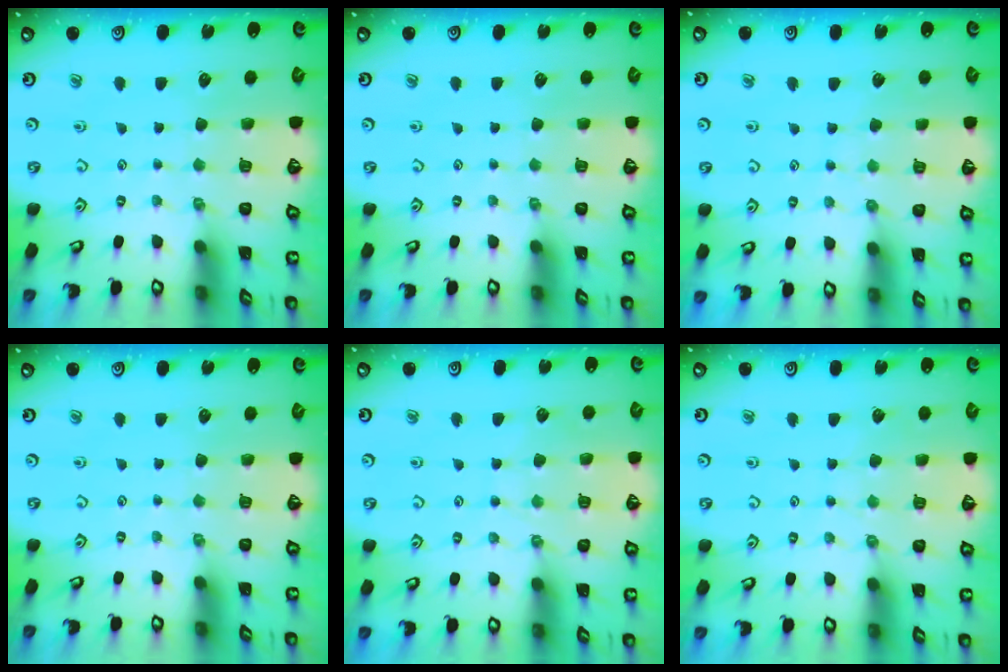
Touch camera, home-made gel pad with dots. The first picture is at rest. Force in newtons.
{"total": 0.0}
{"total": 4.9, "press": 4.9, "slide": 0.4}
{"total": 0.0}
{"total": 4.6, "press": 4.5, "slide": 0.5}
{"total": 2.8, "press": 2.7, "slide": 0.5}